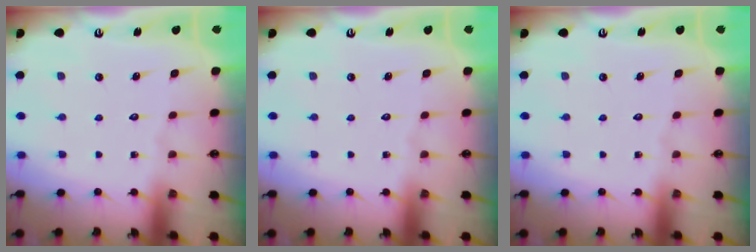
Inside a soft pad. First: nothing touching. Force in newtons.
{"total": 0.0}
{"total": 0.0}